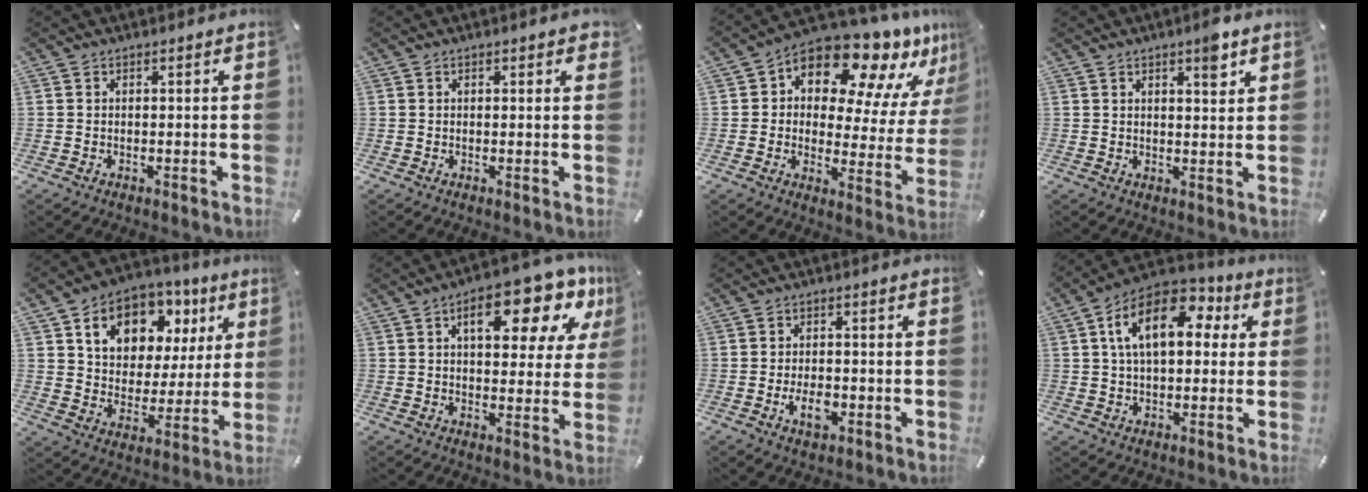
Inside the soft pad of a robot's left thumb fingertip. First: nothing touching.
{"total": 1.2, "force": [0.5, 0.5, 0.9], "torque": [-0.010, 0.001, 0.007]}
{"total": 13.9, "force": [10.7, 6.2, 6.4], "torque": [-0.102, -0.102, 0.179]}
{"total": 4.8, "force": [3.1, 1.6, 3.4], "torque": [-0.040, -0.014, 0.046]}
{"total": 14.0, "force": [7.0, 10.3, 6.3], "torque": [-0.105, -0.031, 0.124]}
{"total": 17.4, "force": [8.7, 8.1, 12.6], "torque": [-0.157, -0.043, 0.134]}
{"total": 5.1, "force": [-1.6, 2.9, 3.8], "torque": [-0.082, 0.003, -0.030]}
{"total": 15.9, "force": [4.9, 9.1, 12.1], "torque": [-0.215, -0.003, 0.079]}